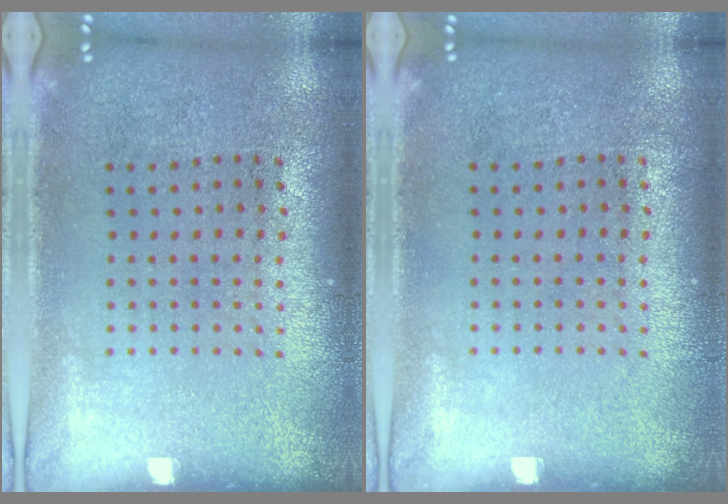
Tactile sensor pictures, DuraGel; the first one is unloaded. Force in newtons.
{"total": 0.0}